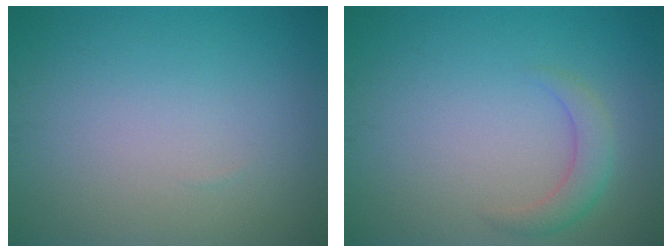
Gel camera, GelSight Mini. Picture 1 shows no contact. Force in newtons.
{"total": 2.2, "press": 2.2, "slide": 0.1}